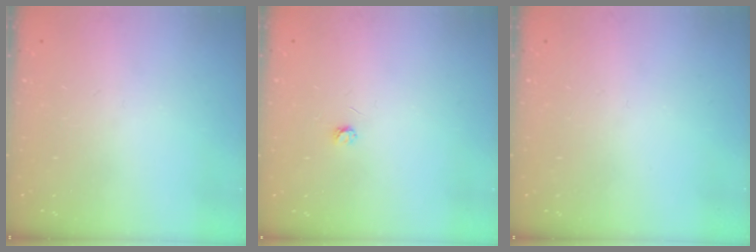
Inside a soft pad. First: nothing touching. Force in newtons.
{"total": 2.8, "press": 2.7, "slide": 0.3}
{"total": 0.0}